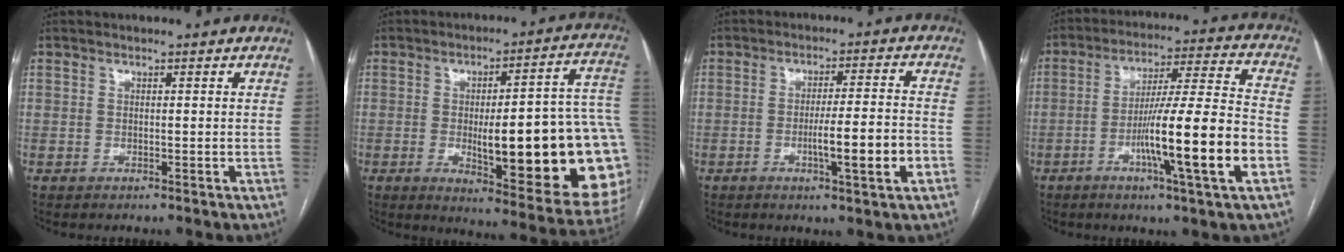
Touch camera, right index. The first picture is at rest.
{"total": 26.1, "force": [-3.3, 4.6, 25.5], "torque": [-0.246, 0.007, -0.033]}
{"total": 8.0, "force": [-2.6, -0.1, 7.6], "torque": [-0.121, -0.002, -0.039]}
{"total": 16.1, "force": [-5.2, -0.5, 15.2], "torque": [-0.260, -0.003, -0.084]}